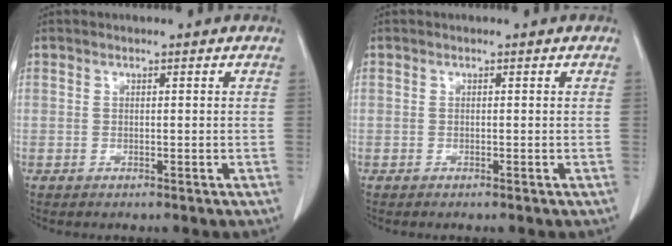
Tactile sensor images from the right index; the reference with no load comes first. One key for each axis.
{"total": 0.0}